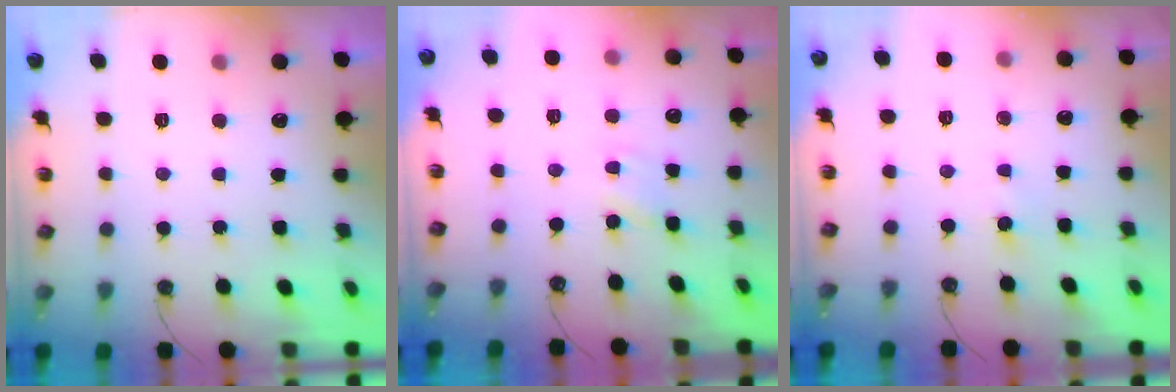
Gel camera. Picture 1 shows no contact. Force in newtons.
{"total": 0.6, "press": 0.6, "slide": 0.1}
{"total": 4.2, "press": 4.2, "slide": 0.4}